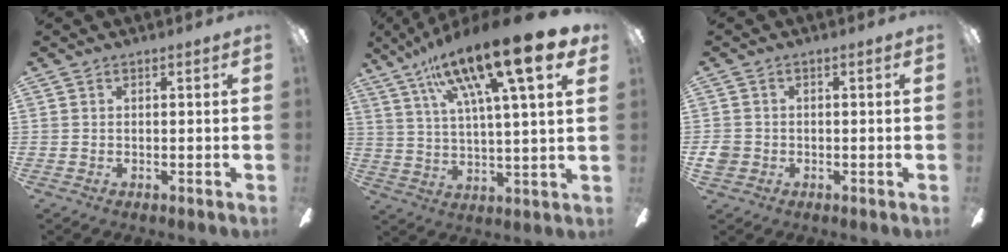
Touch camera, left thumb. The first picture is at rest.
{"total": 22.1, "force": [13.5, 4.0, 16.9], "torque": [-0.286, -0.070, 0.208]}
{"total": 2.8, "force": [-0.9, 2.3, 1.2], "torque": [-0.016, 0.006, -0.017]}